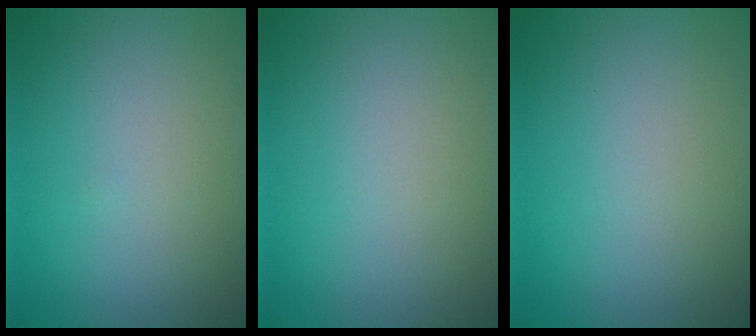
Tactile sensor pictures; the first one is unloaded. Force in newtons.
{"total": 0.0}
{"total": 0.0}